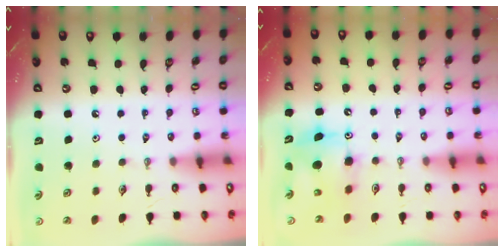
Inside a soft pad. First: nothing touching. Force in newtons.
{"total": 7.7, "press": 7.7, "slide": 0.4}